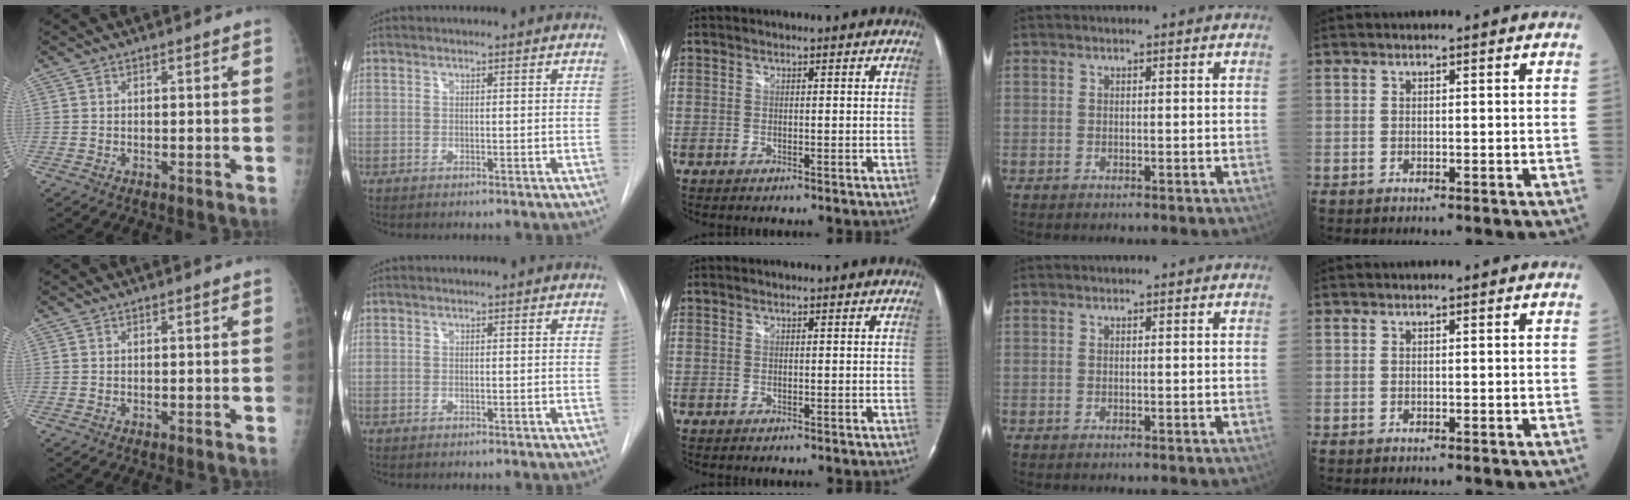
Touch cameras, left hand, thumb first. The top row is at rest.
{}